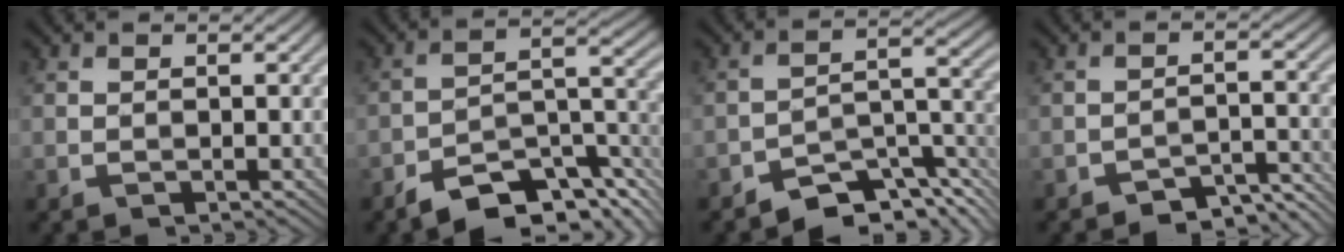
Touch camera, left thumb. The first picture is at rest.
{"total": 10.2, "force": [-7.4, 3.5, 6.1], "torque": [-0.086, -0.002, -0.136]}
{"total": 7.6, "force": [-5.9, 2.6, 4.0], "torque": [-0.054, -0.001, -0.110]}
{"total": 4.8, "force": [-4.2, 1.4, 1.9], "torque": [-0.023, 0.005, -0.064]}